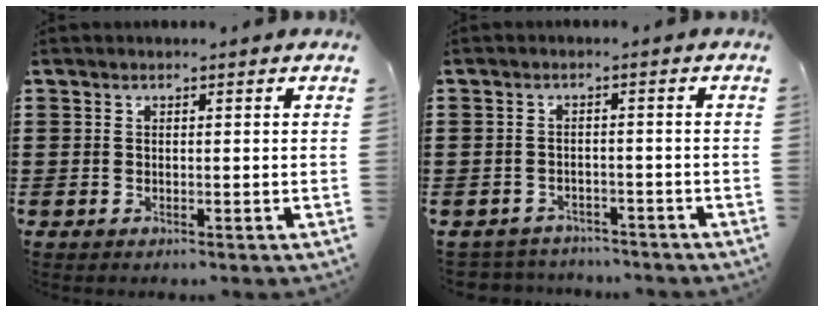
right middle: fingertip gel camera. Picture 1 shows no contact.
{"total": 2.4, "force": [-2.3, 0.5, -0.3], "torque": [-0.004, 0.001, -0.054]}